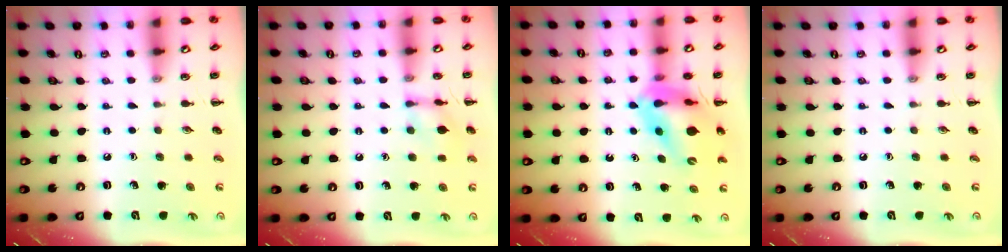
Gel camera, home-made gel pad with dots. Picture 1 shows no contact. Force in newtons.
{"total": 9.2, "press": 9.1, "slide": 0.7}
{"total": 13.3, "press": 12.6, "slide": 4.0}
{"total": 0.0}